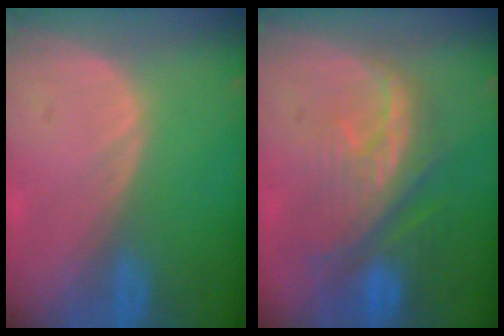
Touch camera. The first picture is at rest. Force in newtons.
{"total": 10.1, "press": 8.9, "slide": 4.7}